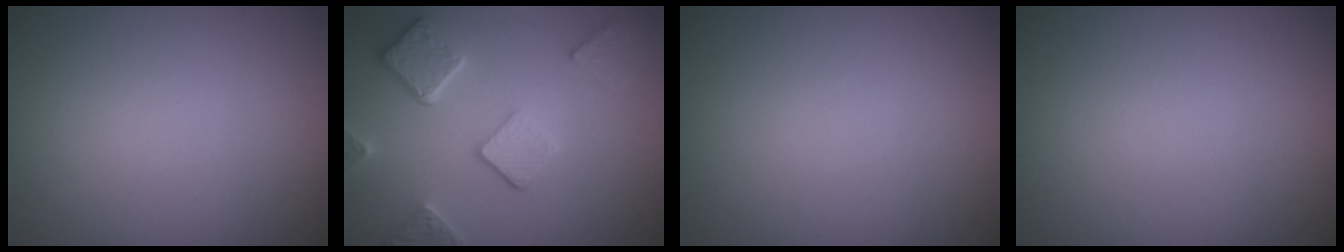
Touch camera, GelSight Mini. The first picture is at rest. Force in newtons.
{"total": 4.9, "press": 3.8, "slide": 3.0}
{"total": 0.0}
{"total": 0.0}